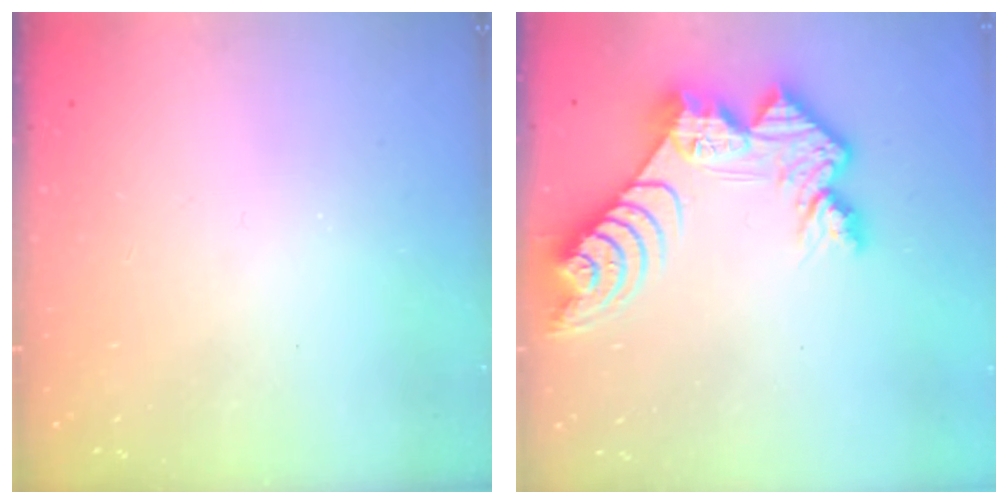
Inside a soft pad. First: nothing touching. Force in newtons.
{"total": 13.9, "press": 13.9, "slide": 1.0}